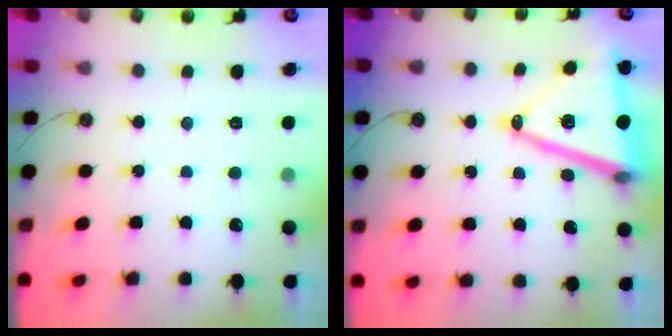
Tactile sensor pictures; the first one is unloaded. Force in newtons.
{"total": 18.6, "press": 18.2, "slide": 3.7}